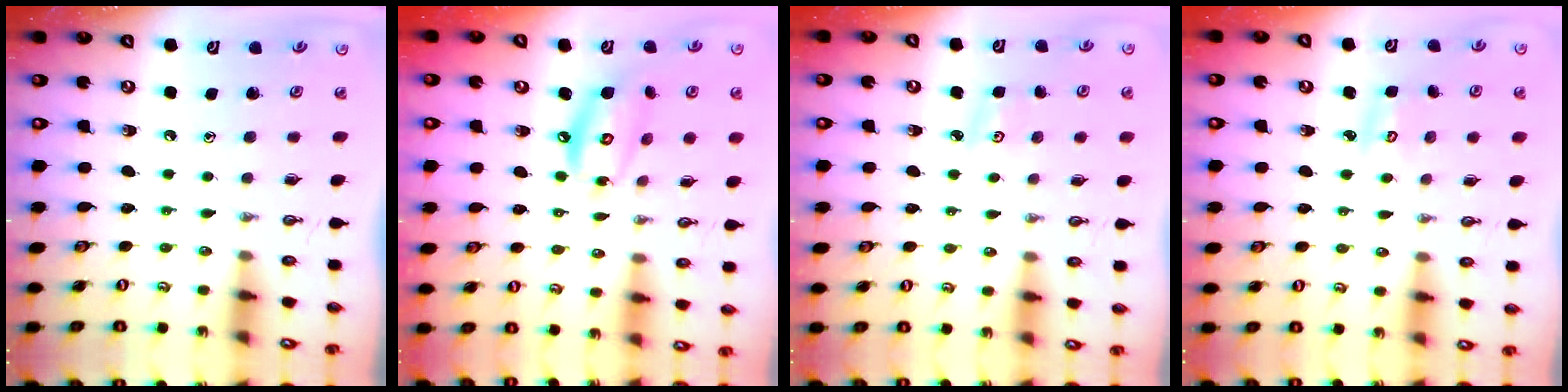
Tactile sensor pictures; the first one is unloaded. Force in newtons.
{"total": 11.0, "press": 11.0, "slide": 0.9}
{"total": 3.2, "press": 3.1, "slide": 0.4}
{"total": 2.5, "press": 2.5, "slide": 0.2}